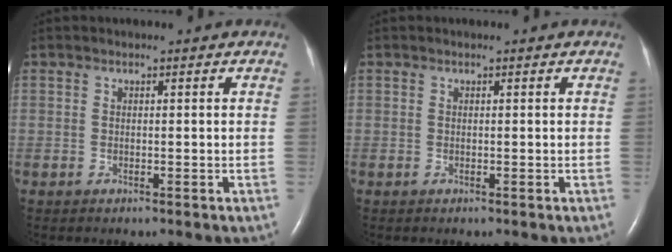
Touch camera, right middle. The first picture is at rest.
{"total": 0.0}